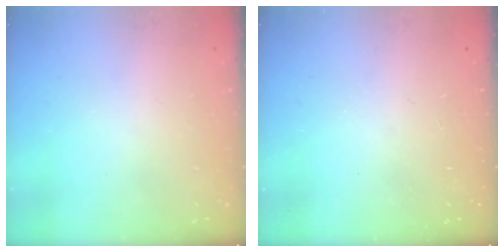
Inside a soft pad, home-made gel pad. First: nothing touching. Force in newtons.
{"total": 0.0}